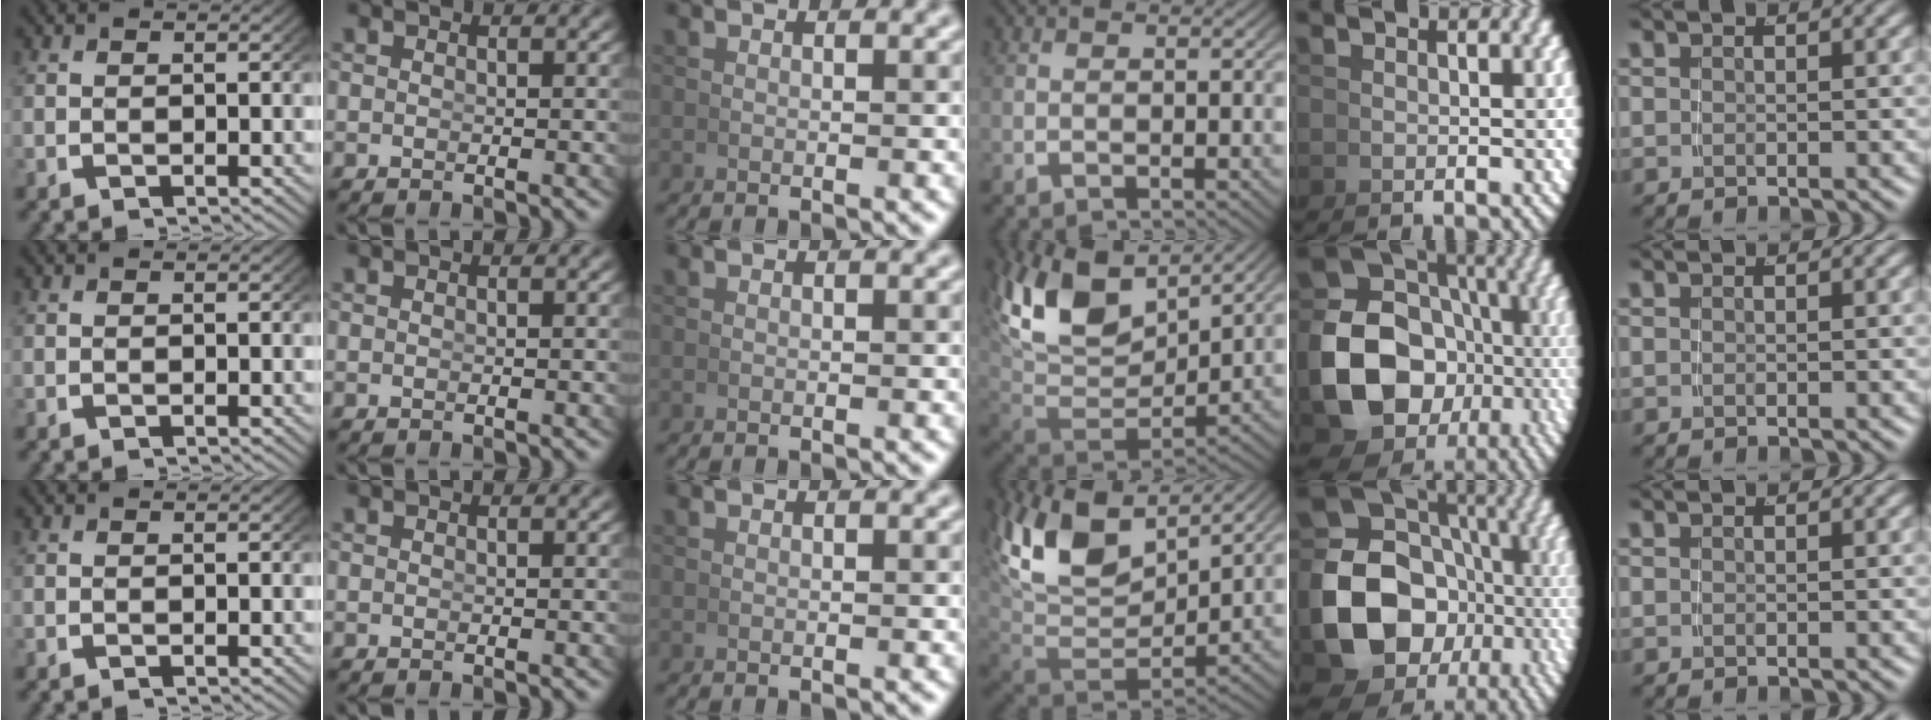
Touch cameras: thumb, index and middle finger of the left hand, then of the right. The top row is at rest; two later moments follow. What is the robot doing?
{"motion": "grasp_and_lifting", "object": "coin"}